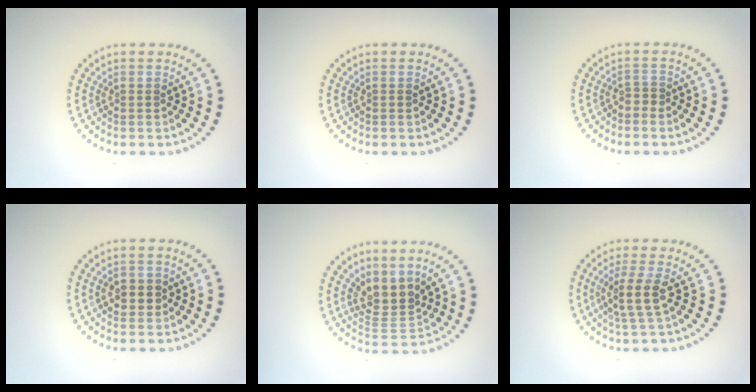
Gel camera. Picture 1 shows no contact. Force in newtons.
{"total": 0.0}
{"total": 0.7, "press": 0.3, "slide": 0.6}
{"total": 2.0, "press": 1.9, "slide": 0.5}
{"total": 3.3, "press": 2.5, "slide": 2.2}
{"total": 2.8, "press": 2.3, "slide": 1.6}